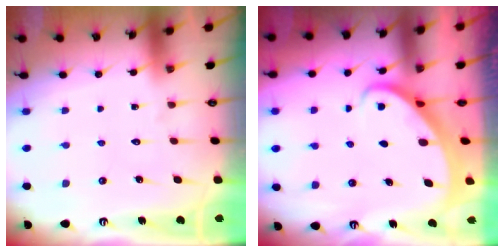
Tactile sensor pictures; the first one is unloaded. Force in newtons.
{"total": 2.6, "press": 2.6, "slide": 0.4}